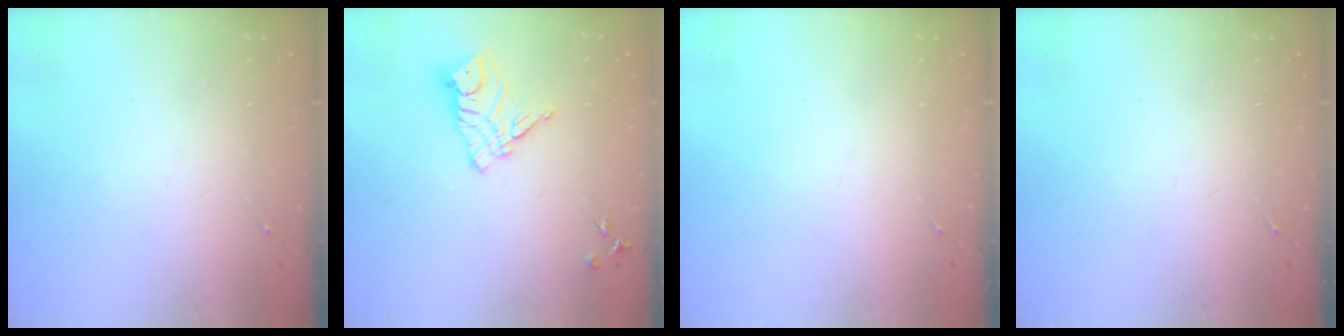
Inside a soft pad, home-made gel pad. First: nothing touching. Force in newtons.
{"total": 11.6, "press": 11.6, "slide": 0.7}
{"total": 0.0}
{"total": 0.0}